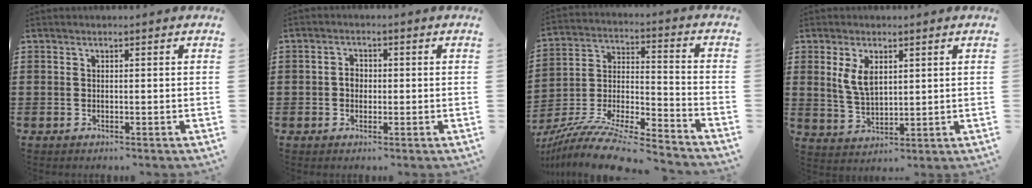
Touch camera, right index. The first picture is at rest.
{"total": 2.0, "force": [-0.2, 1.5, 1.3], "torque": [-0.026, 0.006, -0.006]}
{"total": 11.1, "force": [-10.1, 1.1, 4.5], "torque": [-0.082, 0.013, -0.201]}
{"total": 5.1, "force": [1.9, 2.6, 3.9], "torque": [-0.084, 0.006, 0.034]}